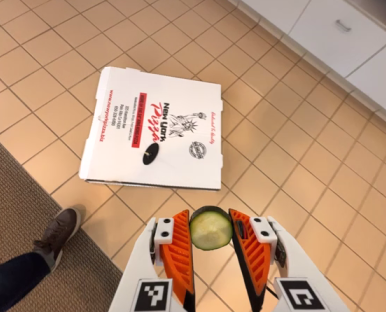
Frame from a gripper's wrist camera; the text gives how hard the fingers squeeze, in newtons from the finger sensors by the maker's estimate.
{"total": 7.0, "left": 7.2, "right": 6.9}